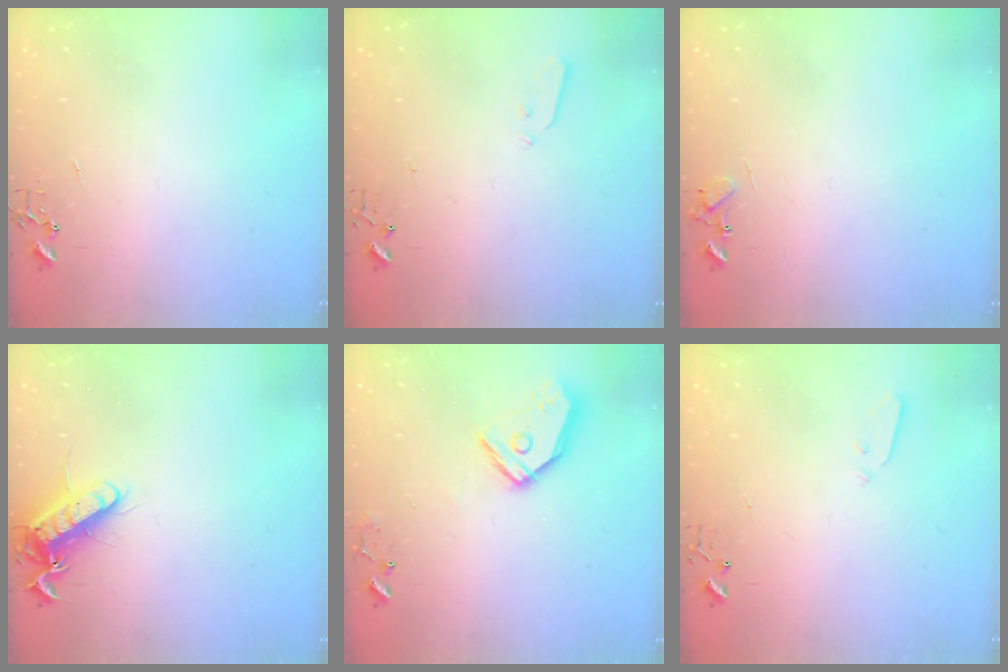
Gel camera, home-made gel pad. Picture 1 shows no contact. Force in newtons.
{"total": 3.0, "press": 2.9, "slide": 0.7}
{"total": 7.6, "press": 7.6, "slide": 0.6}
{"total": 12.2, "press": 12.1, "slide": 1.1}
{"total": 13.9, "press": 13.7, "slide": 2.3}
{"total": 2.2, "press": 2.2, "slide": 0.4}